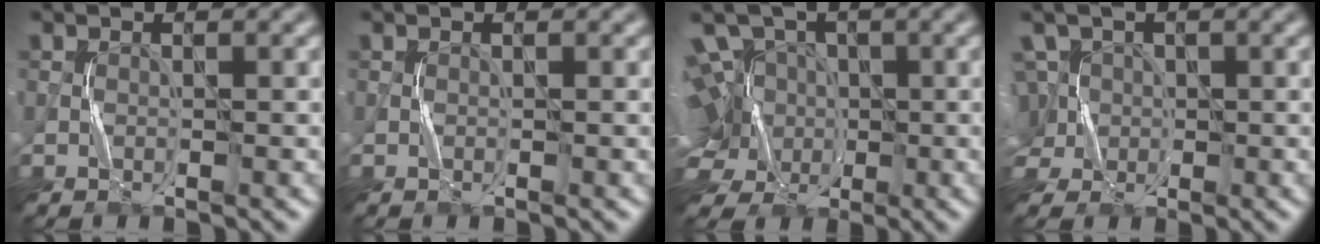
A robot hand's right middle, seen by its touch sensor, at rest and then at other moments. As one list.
[{"total": 0.0}, {"total": 11.1, "force": [-0.4, 8.9, 6.7], "torque": [-0.119, 0.023, -0.038]}, {"total": 7.6, "force": [1.0, 6.3, 4.1], "torque": [-0.096, 0.036, -0.018]}]